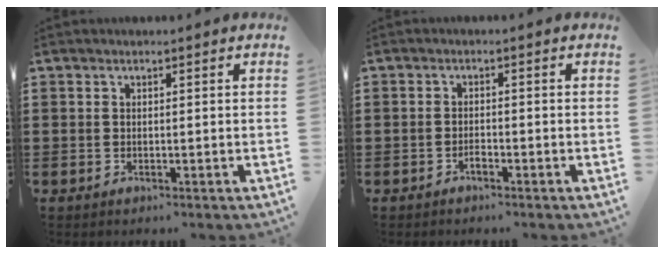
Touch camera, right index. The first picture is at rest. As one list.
[{"total": 1.2, "force": [-1.0, 0.4, 0.6], "torque": [-0.015, -0.002, -0.018]}]